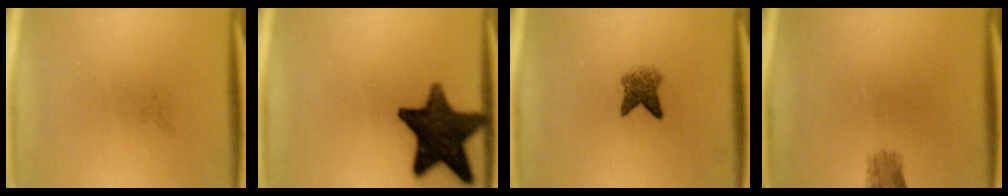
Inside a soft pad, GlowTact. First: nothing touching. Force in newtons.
{"total": 15.4}
{"total": 3.4}
{"total": 2.3}